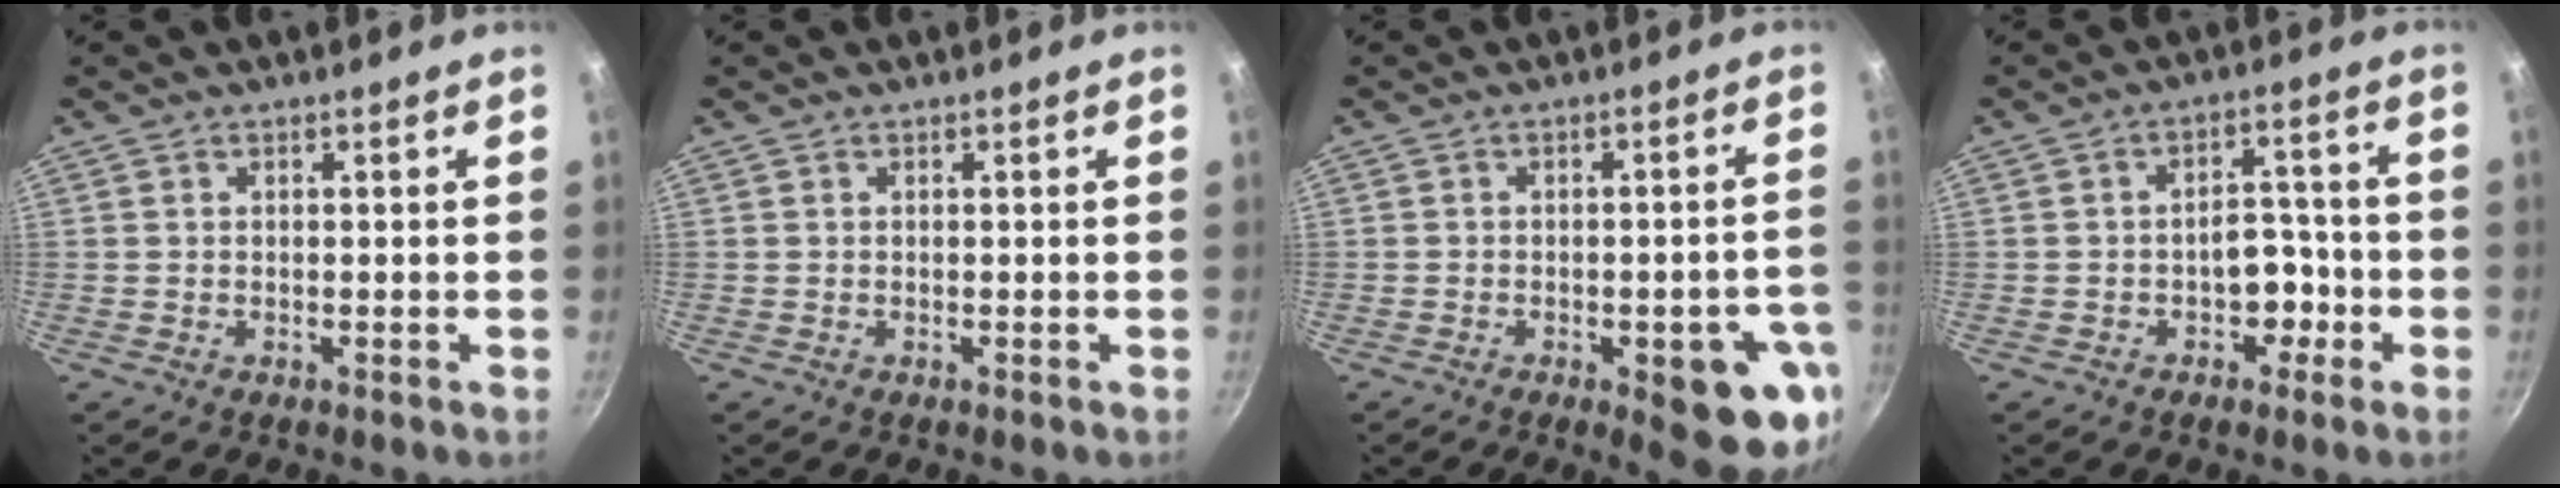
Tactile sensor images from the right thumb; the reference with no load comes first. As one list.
[{"total": 0.0}, {"total": 12.6, "force": [-4.6, 4.4, 10.9], "torque": [-0.098, 0.015, -0.053]}, {"total": 5.9, "force": [-2.2, 4.2, 3.5], "torque": [-0.008, 0.033, -0.029]}]